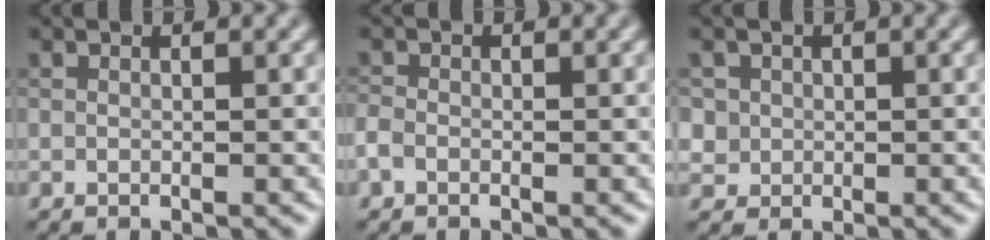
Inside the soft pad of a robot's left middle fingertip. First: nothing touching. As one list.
[{"total": 1.1, "force": [-0.6, 0.7, 0.6], "torque": [-0.013, 0.002, -0.017]}, {"total": 2.4, "force": [0.6, 2.3, 0.6], "torque": [-0.007, 0.004, 0.018]}]